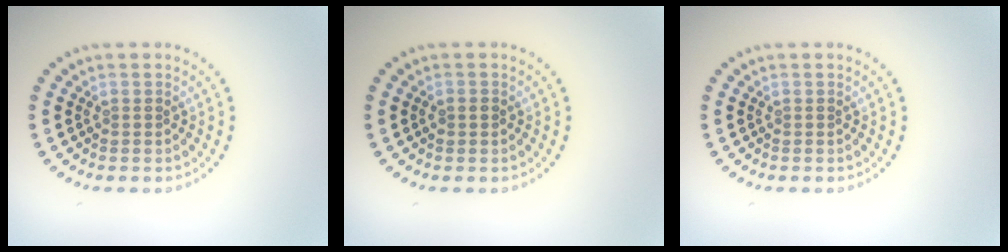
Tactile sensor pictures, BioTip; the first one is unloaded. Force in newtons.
{"total": 1.1, "press": 1.1, "slide": 0.1}
{"total": 0.0}